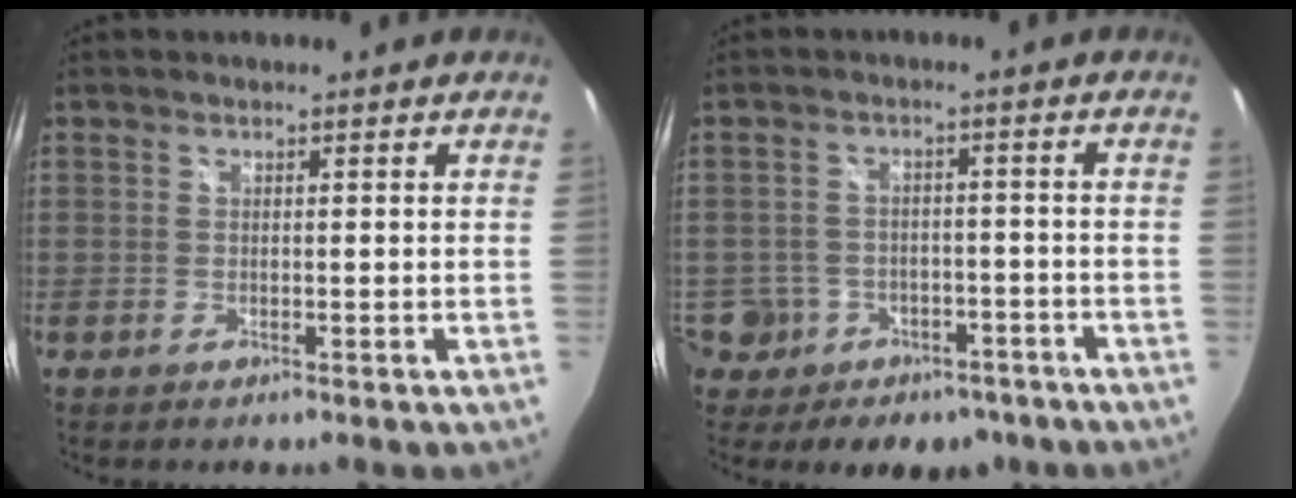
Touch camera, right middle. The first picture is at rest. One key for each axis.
{"total": 10.7, "fx": -5.0, "fy": 9.0, "fz": 2.9, "tx": -0.090, "ty": 0.029, "tz": -0.049}